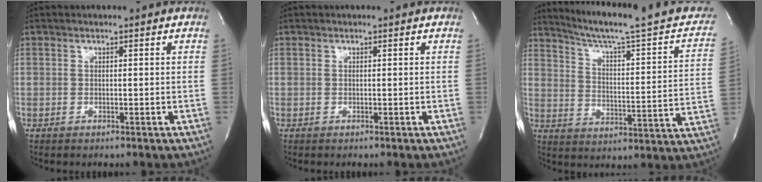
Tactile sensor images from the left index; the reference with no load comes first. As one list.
[{"total": 0.0}, {"total": 21.9, "force": [18.4, 1.9, 11.6], "torque": [-0.162, -0.022, 0.238]}]